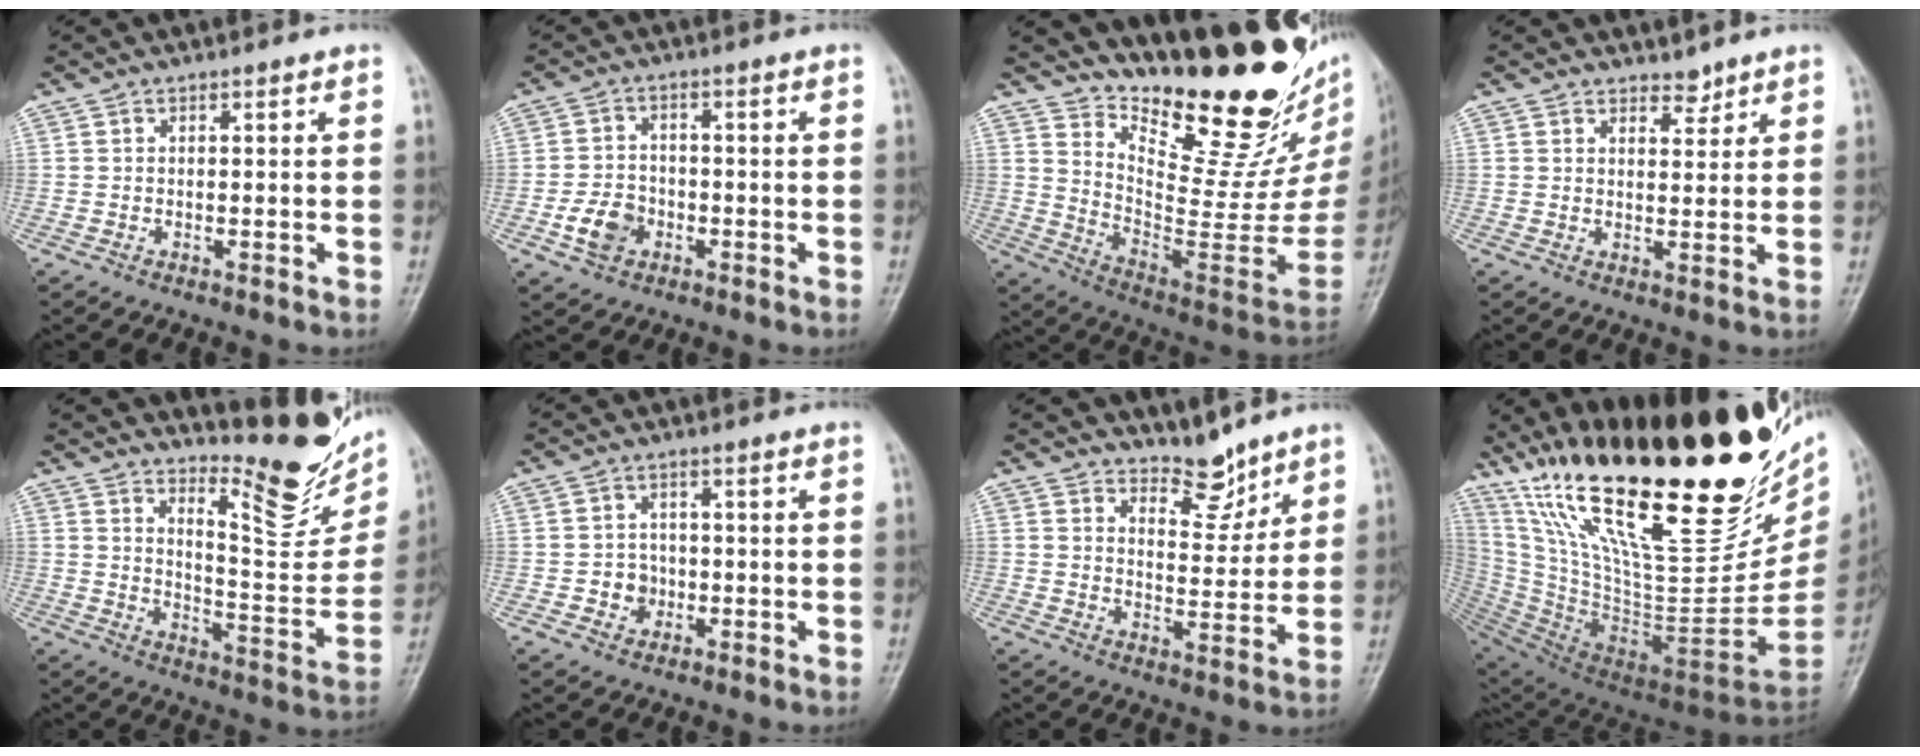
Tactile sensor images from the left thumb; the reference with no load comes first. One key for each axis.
{"total": 5.6, "fx": -2.0, "fy": 4.4, "fz": 2.9, "tx": -0.041, "ty": 0.012, "tz": -0.037}
{"total": 26.9, "fx": 21.2, "fy": 8.2, "fz": 14.4, "tx": -0.184, "ty": -0.155, "tz": 0.316}
{"total": 2.6, "fx": 2.3, "fy": 1.1, "fz": 0.4, "tx": 0.014, "ty": -0.018, "tz": 0.035}
{"total": 17.8, "fx": 13.3, "fy": 5.3, "fz": 10.6, "tx": -0.100, "ty": -0.115, "tz": 0.190}
{"total": 3.7, "fx": -0.7, "fy": 3.4, "fz": 1.2, "tx": 0.007, "ty": 0.009, "tz": -0.011}
{"total": 6.7, "fx": 5.9, "fy": 2.5, "fz": 1.8, "tx": -0.003, "ty": -0.057, "tz": 0.106}
{"total": 43.1, "fx": 26.1, "fy": 14.3, "fz": 31.2, "tx": -0.423, "ty": -0.073, "tz": 0.453}